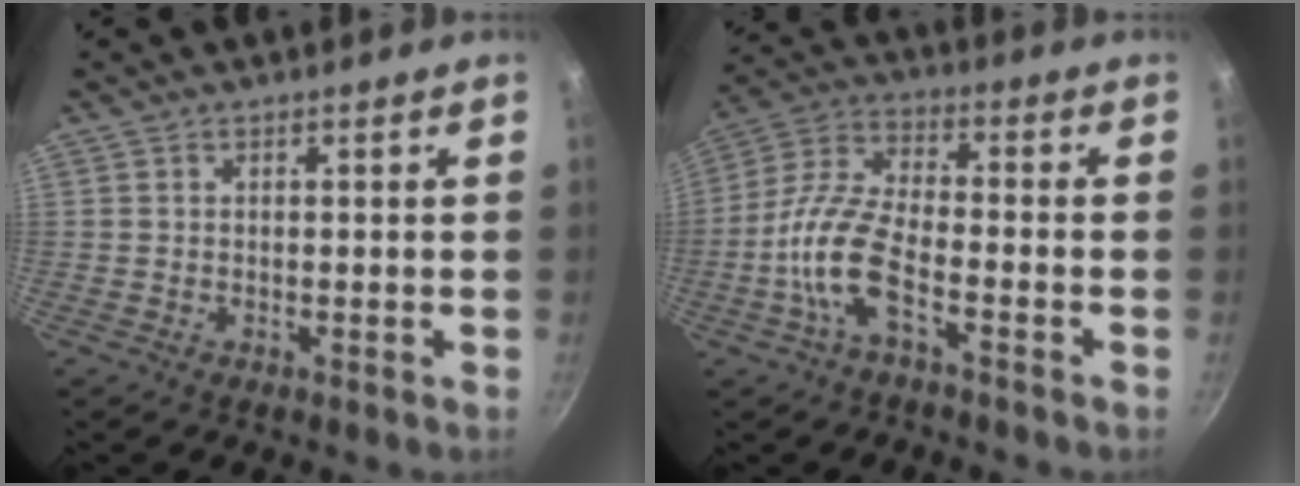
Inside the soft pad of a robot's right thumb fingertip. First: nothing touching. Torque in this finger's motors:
{"motor_torque": [-0.05, 0.35, 0.51, 0.53, 0.34]}